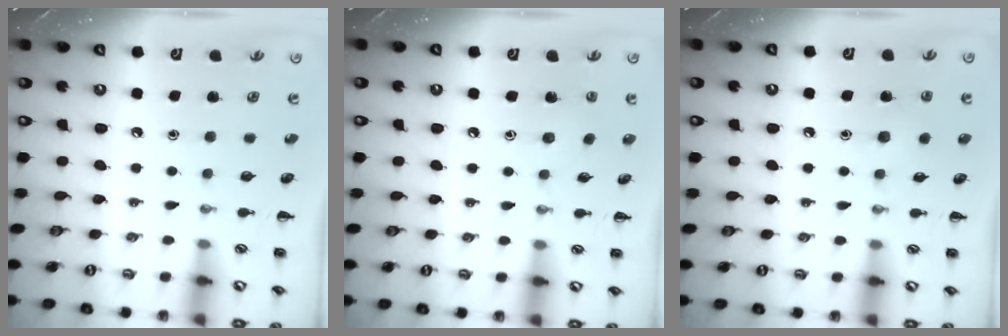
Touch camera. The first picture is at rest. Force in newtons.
{"total": 5.9, "press": 5.7, "slide": 1.2}
{"total": 4.2, "press": 4.0, "slide": 1.3}